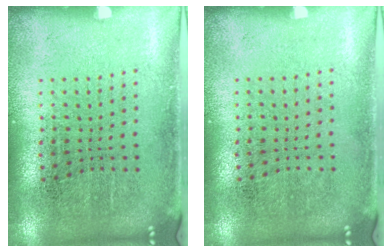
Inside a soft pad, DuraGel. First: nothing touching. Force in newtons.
{"total": 0.0}